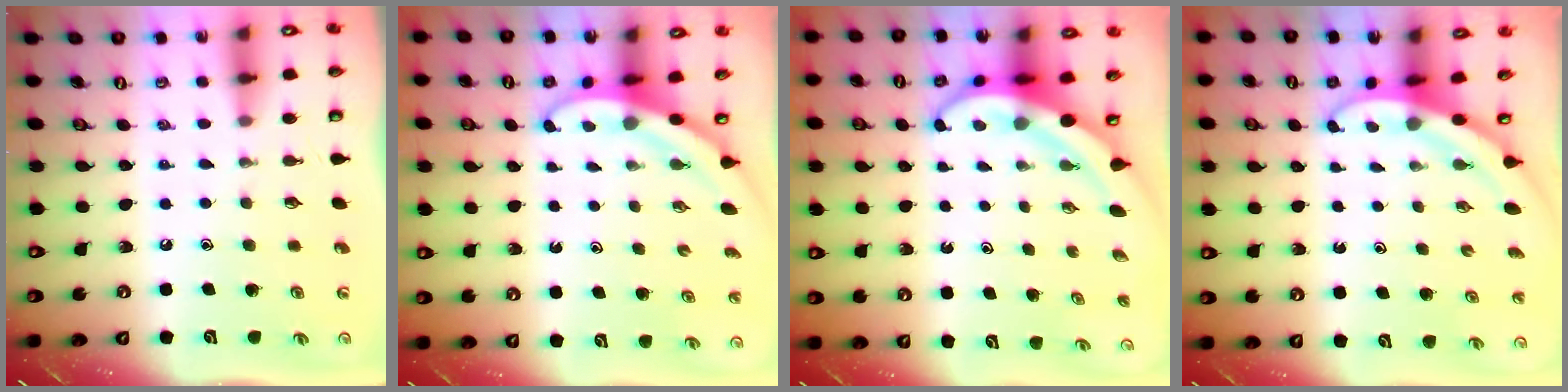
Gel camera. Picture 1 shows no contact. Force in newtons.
{"total": 3.1, "press": 3.1, "slide": 0.2}
{"total": 6.2, "press": 6.1, "slide": 1.4}
{"total": 3.1, "press": 3.1, "slide": 0.1}